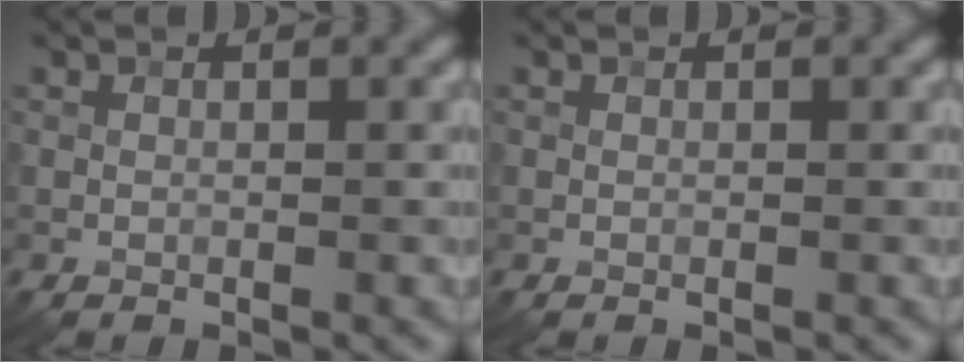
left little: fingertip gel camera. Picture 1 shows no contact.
{"total": 0.0}